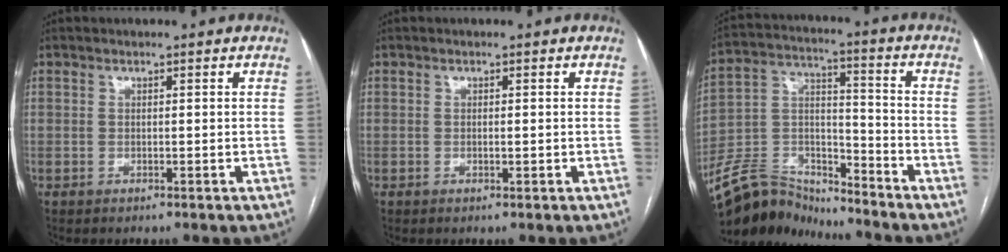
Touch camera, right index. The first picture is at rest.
{"total": 0.6, "force": [-0.1, 0.1, 0.6], "torque": [-0.010, 0.000, 0.001]}
{"total": 12.6, "force": [-12.3, 2.6, 1.1], "torque": [-0.023, 0.047, -0.231]}